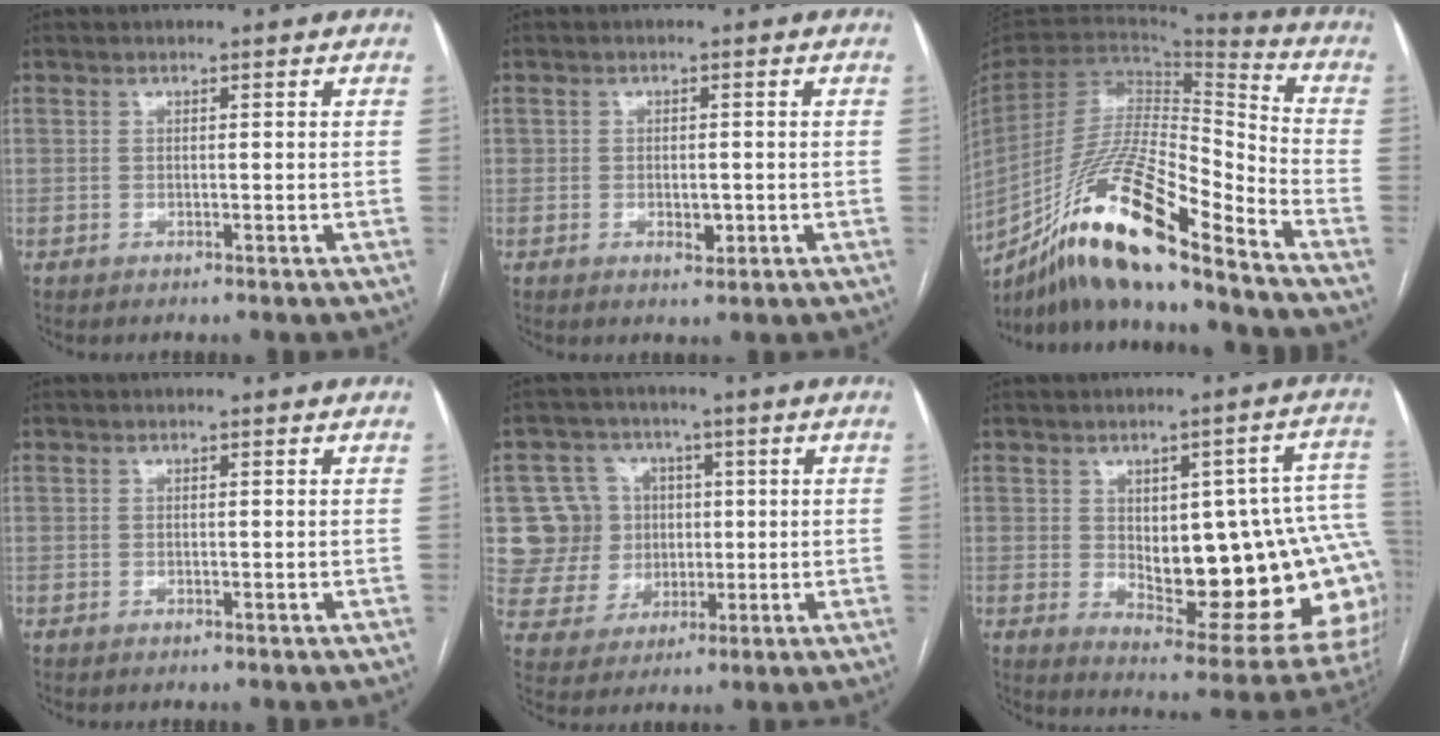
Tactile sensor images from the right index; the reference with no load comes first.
{"total": 2.4, "force": [-0.6, 1.4, 1.9], "torque": [-0.025, 0.000, -0.004]}
{"total": 21.7, "force": [-15.1, 2.1, 15.4], "torque": [-0.302, -0.026, -0.279]}
{"total": 0.0}
{"total": 10.5, "force": [2.0, 10.1, 1.8], "torque": [-0.045, 0.035, 0.046]}
{"total": 22.9, "force": [-0.7, 7.5, 21.6], "torque": [-0.202, 0.021, 0.018]}